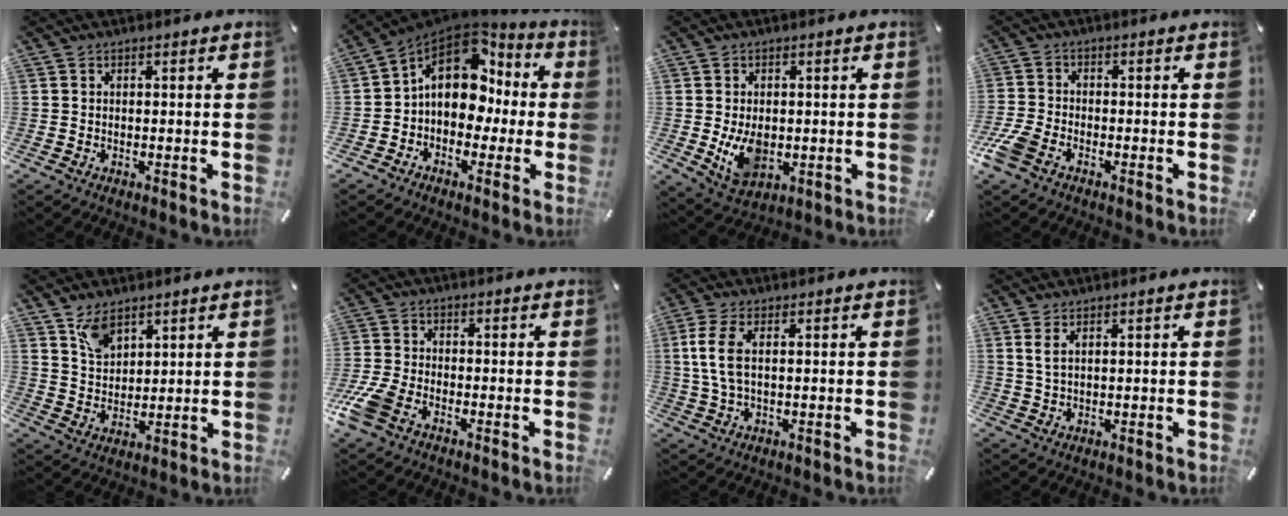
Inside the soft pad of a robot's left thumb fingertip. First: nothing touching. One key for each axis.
{"total": 14.2, "fx": 2.3, "fy": 10.9, "fz": 8.8, "tx": -0.154, "ty": -0.006, "tz": 0.041}
{"total": 8.2, "fx": -0.6, "fy": 5.9, "fz": 5.7, "tx": -0.106, "ty": -0.006, "tz": -0.011}
{"total": 5.3, "fx": -3.2, "fy": 2.8, "fz": 3.1, "tx": -0.085, "ty": 0.002, "tz": -0.066}
{"total": 6.2, "fx": 4.4, "fy": 3.6, "fz": 2.6, "tx": -0.055, "ty": -0.012, "tz": 0.083}
{"total": 7.3, "fx": -4.0, "fy": 4.2, "fz": 4.4, "tx": -0.119, "ty": 0.003, "tz": -0.081}
{"total": 6.5, "fx": 0.9, "fy": 2.5, "fz": 5.9, "tx": -0.140, "ty": -0.005, "tz": 0.010}
{"total": 2.6, "fx": 1.2, "fy": 0.8, "fz": 2.1, "tx": -0.045, "ty": 0.001, "tz": 0.021}